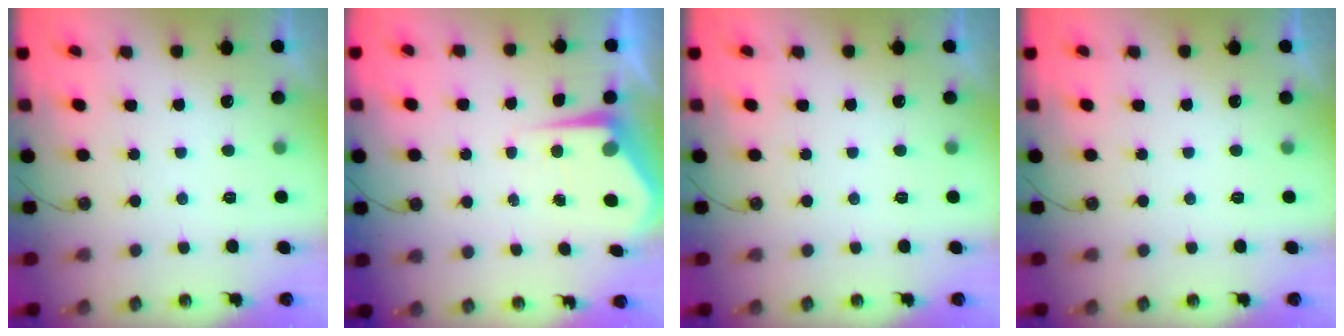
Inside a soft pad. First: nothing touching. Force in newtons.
{"total": 5.6, "press": 5.6, "slide": 0.2}
{"total": 0.0}
{"total": 0.0}